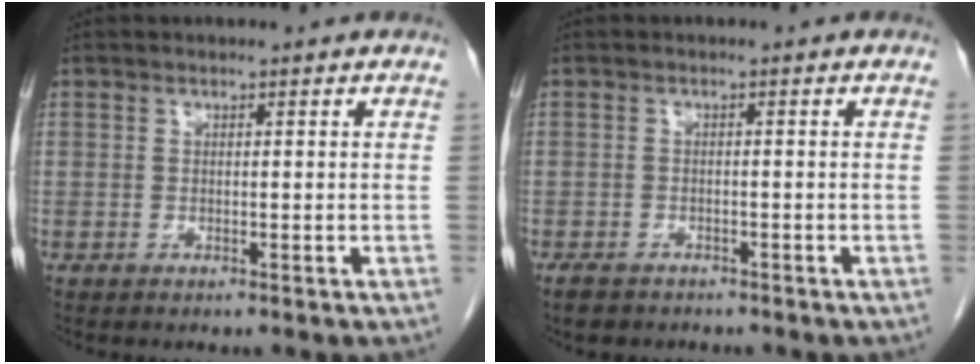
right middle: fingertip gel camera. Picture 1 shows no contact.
{"total": 3.6, "force": [-2.9, 1.7, 1.3], "torque": [-0.028, -0.003, -0.039]}